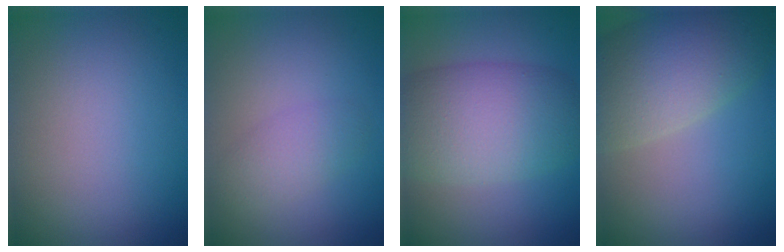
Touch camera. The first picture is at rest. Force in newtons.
{"total": 2.2, "press": 2.2, "slide": 0.1}
{"total": 8.6, "press": 8.6, "slide": 0.3}
{"total": 7.9, "press": 7.8, "slide": 0.8}